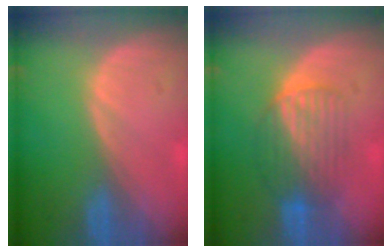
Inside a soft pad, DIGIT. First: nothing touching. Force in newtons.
{"total": 6.4, "press": 6.3, "slide": 1.1}